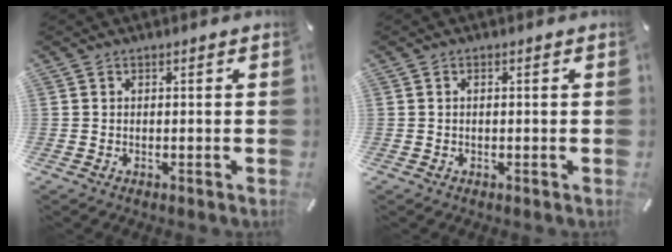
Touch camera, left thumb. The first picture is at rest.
{"total": 0.5, "force": [0.0, 0.2, 0.5], "torque": [-0.010, 0.001, -0.001]}